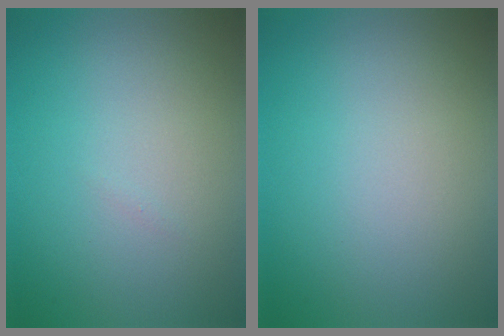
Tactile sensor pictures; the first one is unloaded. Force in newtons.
{"total": 0.0}